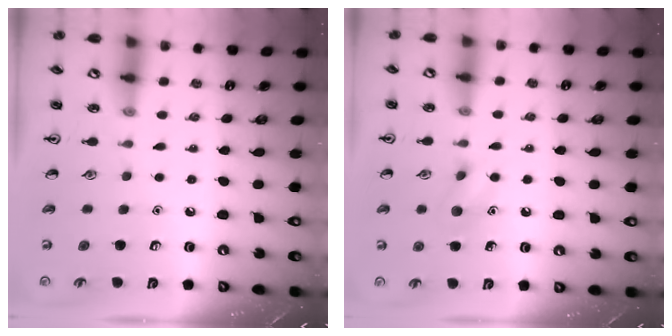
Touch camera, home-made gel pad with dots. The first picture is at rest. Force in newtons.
{"total": 7.2, "press": 7.1, "slide": 1.3}